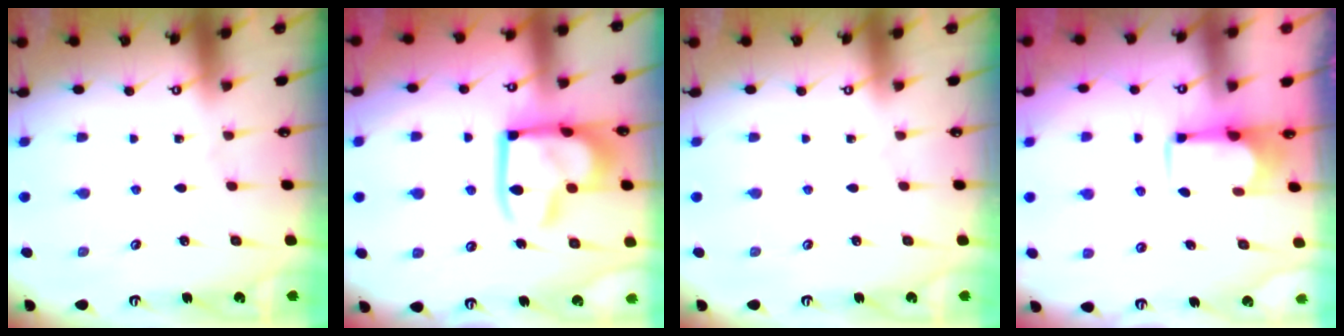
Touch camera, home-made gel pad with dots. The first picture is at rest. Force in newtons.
{"total": 17.7, "press": 17.6, "slide": 1.9}
{"total": 0.0}
{"total": 1.8, "press": 1.6, "slide": 0.7}